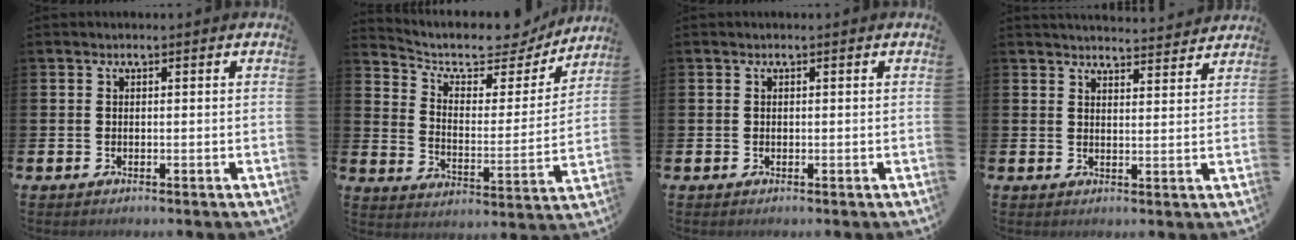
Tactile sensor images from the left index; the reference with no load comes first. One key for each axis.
{"total": 8.2, "fx": 7.3, "fy": 3.0, "fz": 2.4, "tx": -0.077, "ty": -0.058, "tz": 0.122}
{"total": 0.0}
{"total": 3.9, "fx": 3.9, "fy": 0.1, "fz": -0.1, "tx": 0.002, "ty": -0.029, "tz": 0.068}